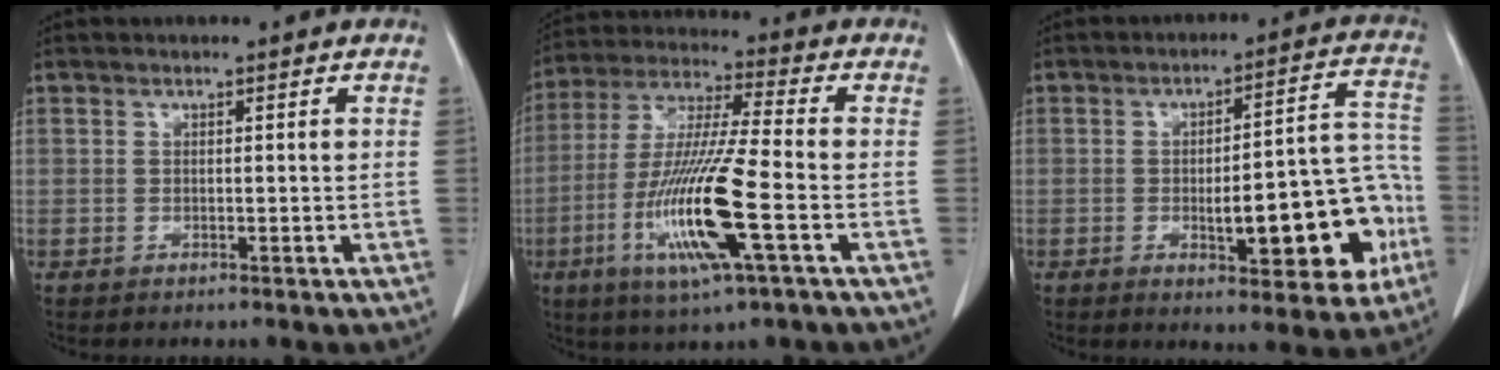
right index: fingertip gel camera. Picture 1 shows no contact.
{"total": 16.0, "force": [-5.0, 0.5, 15.1], "torque": [-0.316, -0.019, -0.093]}
{"total": 15.5, "force": [-4.4, 4.6, 14.2], "torque": [-0.165, 0.037, -0.046]}